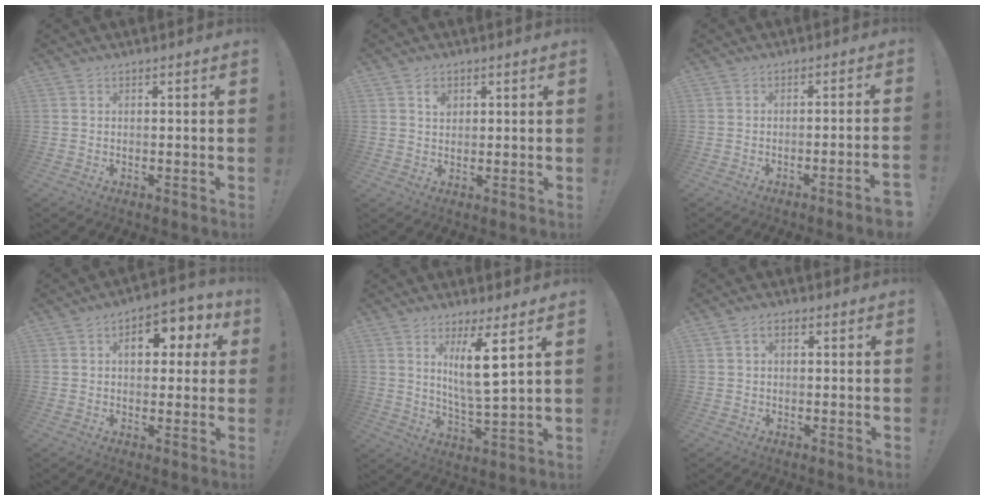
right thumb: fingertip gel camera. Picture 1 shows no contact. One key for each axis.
{"total": 2.8, "fx": 1.4, "fy": 2.1, "fz": 1.2, "tx": -0.001, "ty": -0.007, "tz": 0.019}
{"total": 4.1, "fx": -2.5, "fy": -0.5, "fz": 3.2, "tx": -0.054, "ty": 0.004, "tz": -0.039}
{"total": 9.0, "fx": 2.2, "fy": 5.6, "fz": 6.7, "tx": -0.081, "ty": 0.000, "tz": 0.033}
{"total": 10.7, "fx": 4.6, "fy": 1.0, "fz": 9.7, "tx": -0.159, "ty": -0.031, "tz": 0.068}
{"total": 2.3, "fx": 0.5, "fy": 1.6, "fz": 1.6, "tx": -0.024, "ty": 0.004, "tz": 0.007}